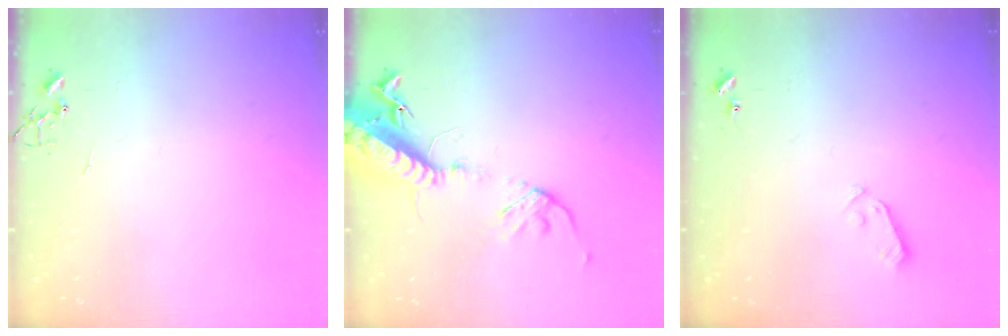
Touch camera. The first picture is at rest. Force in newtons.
{"total": 17.1, "press": 16.6, "slide": 4.0}
{"total": 3.0, "press": 2.9, "slide": 0.9}